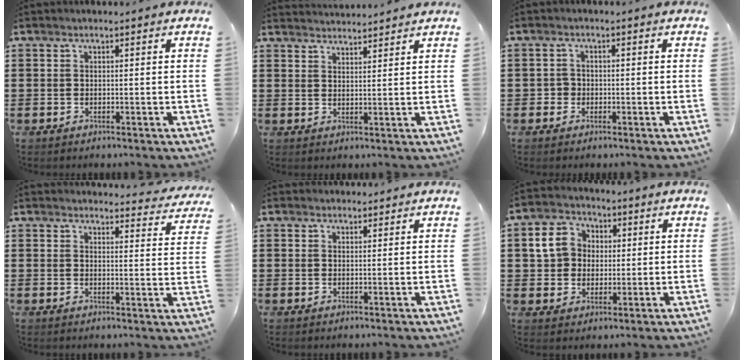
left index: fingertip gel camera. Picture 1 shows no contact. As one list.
[{"total": 2.6, "force": [2.5, -0.3, -0.3], "torque": [-0.003, -0.009, 0.049]}, {"total": 1.6, "force": [-0.4, 1.5, 0.4], "torque": [-0.013, 0.004, -0.011]}, {"total": 3.4, "force": [3.4, 0.1, 0.6], "torque": [-0.017, -0.019, 0.060]}, {"total": 1.3, "force": [1.2, 0.5, 0.0], "torque": [-0.003, 0.002, 0.025]}, {"total": 6.3, "force": [1.1, 5.5, 2.7], "torque": [-0.067, 0.015, 0.017]}]